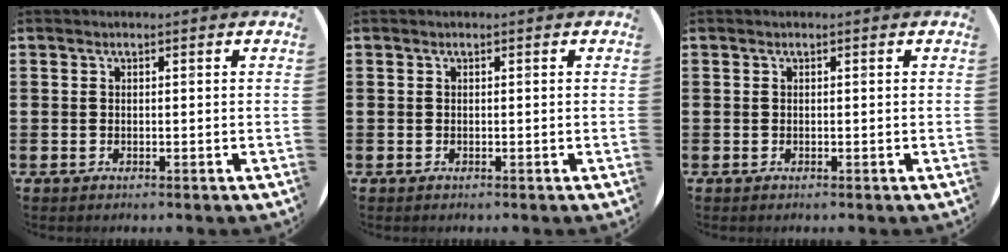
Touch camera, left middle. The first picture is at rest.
{"total": 0.0}
{"total": 0.0}